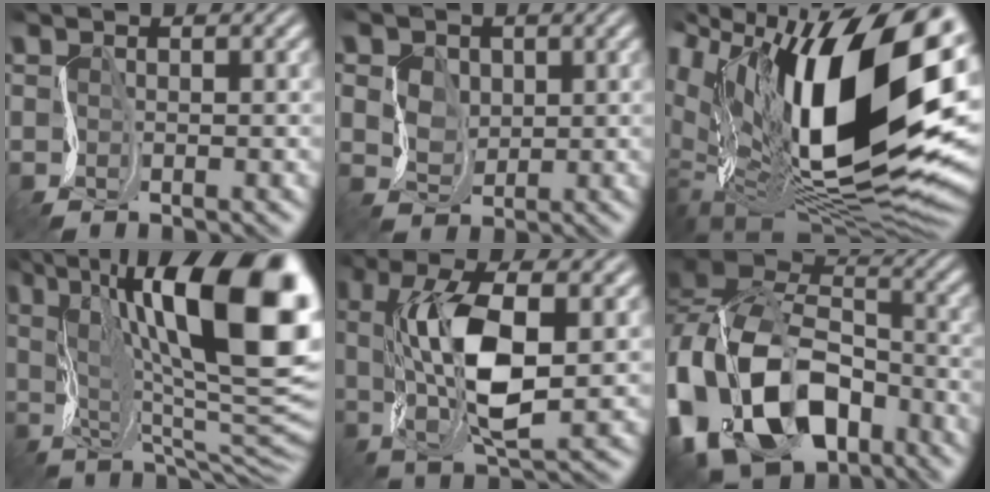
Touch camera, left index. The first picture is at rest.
{"total": 1.9, "force": [0.2, 1.8, 0.4], "torque": [-0.025, -0.003, 0.000]}
{"total": 17.8, "force": [5.6, 8.4, 14.7], "torque": [-0.262, 0.019, 0.086]}
{"total": 18.2, "force": [5.2, 6.8, 16.1], "torque": [-0.254, 0.033, 0.092]}
{"total": 8.5, "force": [0.1, 3.1, 7.9], "torque": [-0.153, 0.002, 0.000]}
{"total": 14.1, "force": [-7.0, 9.3, 8.0], "torque": [-0.176, -0.007, -0.145]}